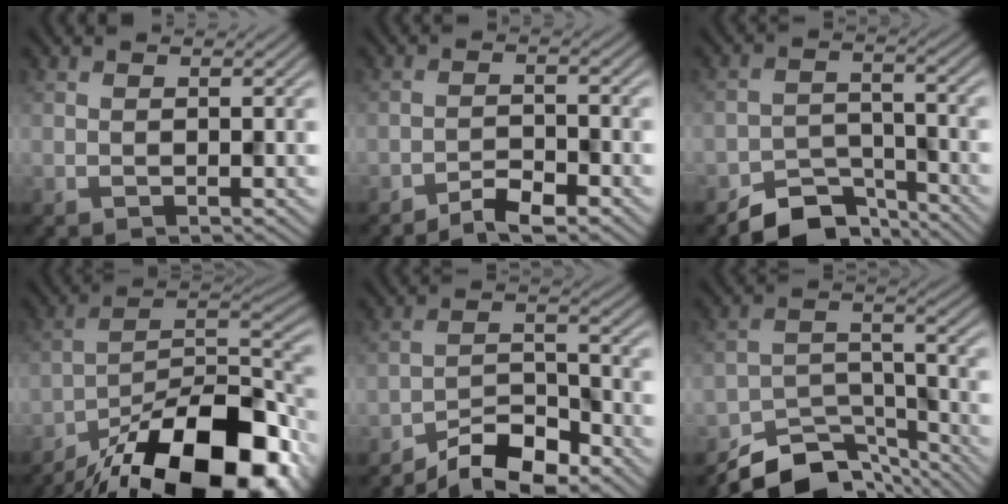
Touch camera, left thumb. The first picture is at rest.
{"total": 3.5, "force": [-2.8, 0.7, 2.0], "torque": [-0.035, 0.004, -0.055]}
{"total": 6.0, "force": [-4.9, 2.7, 2.2], "torque": [-0.030, -0.004, -0.094]}
{"total": 19.4, "force": [-14.2, 6.8, 11.3], "torque": [-0.183, -0.028, -0.225]}
{"total": 7.6, "force": [-6.2, 2.3, 3.8], "torque": [-0.062, 0.006, -0.123]}
{"total": 10.0, "force": [-8.5, 3.6, 4.0], "torque": [-0.065, -0.007, -0.151]}